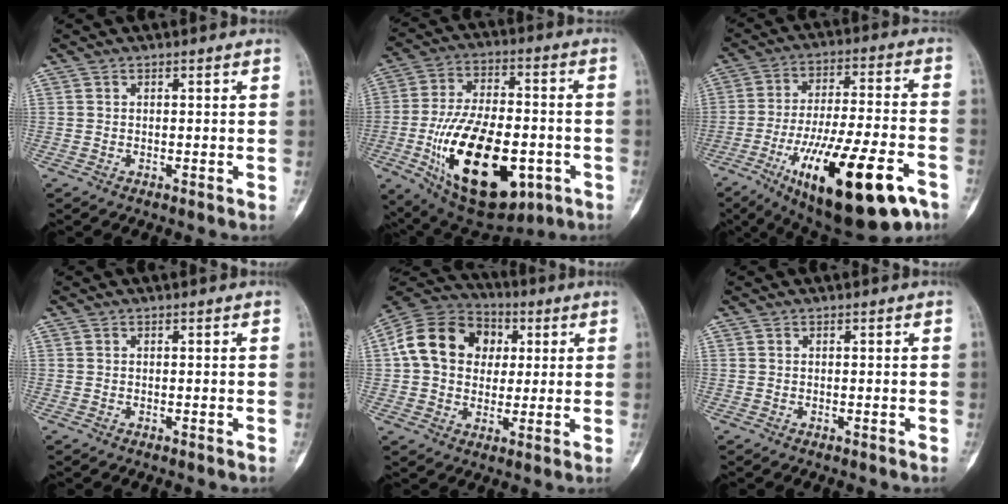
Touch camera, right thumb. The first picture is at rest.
{"total": 25.4, "force": [-7.6, 13.0, 20.5], "torque": [-0.352, 0.009, -0.105]}
{"total": 25.6, "force": [-12.2, 7.9, 21.1], "torque": [-0.322, 0.038, -0.182]}
{"total": 0.0}
{"total": 16.5, "force": [2.8, 13.2, 9.6], "torque": [-0.153, 0.022, 0.040]}
{"total": 0.0}